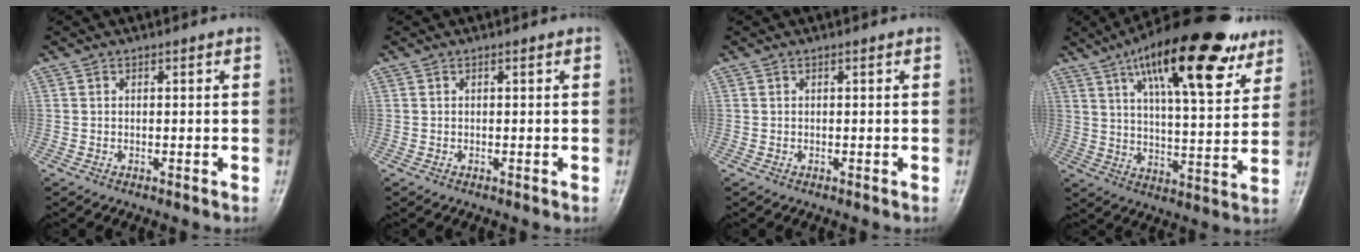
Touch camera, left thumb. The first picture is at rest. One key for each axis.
{"total": 0.0}
{"total": 0.0}
{"total": 23.9, "fx": 13.7, "fy": 8.1, "fz": 17.8, "tx": -0.251, "ty": -0.032, "tz": 0.212}